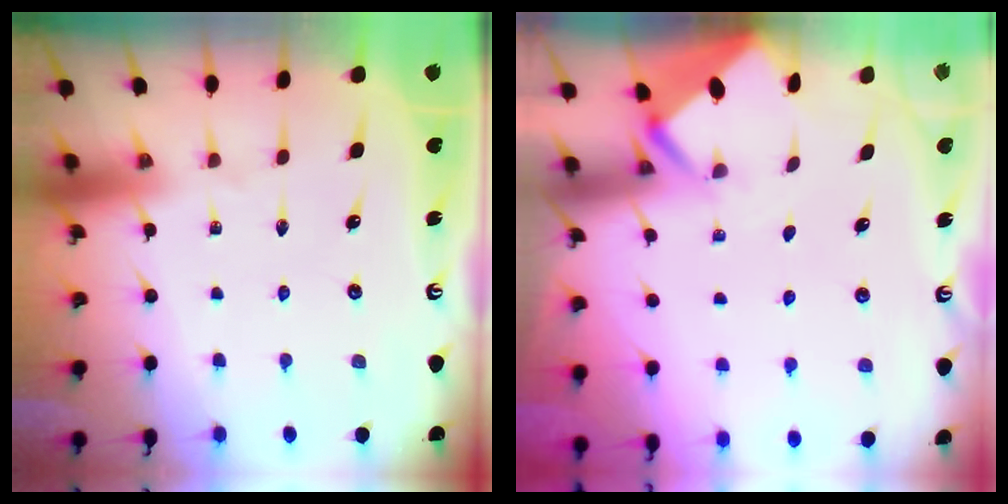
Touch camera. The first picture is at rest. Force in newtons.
{"total": 2.5, "press": 2.5, "slide": 0.2}